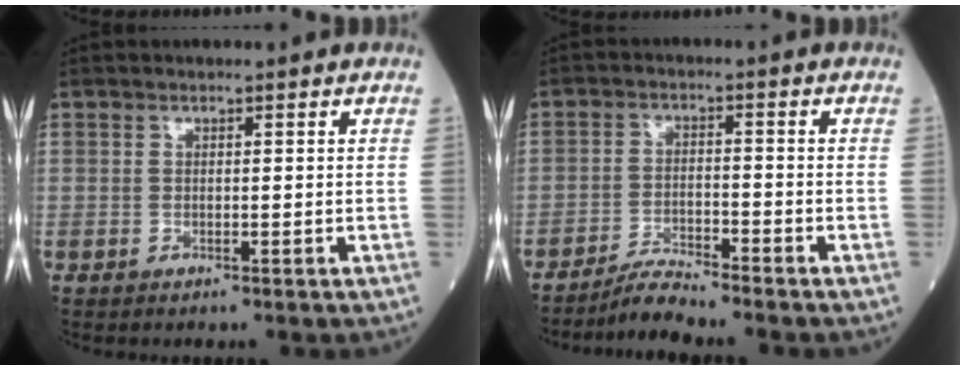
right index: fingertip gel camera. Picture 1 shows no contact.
{"total": 4.4, "force": [-4.2, -0.8, 1.0], "torque": [-0.022, -0.019, -0.081]}